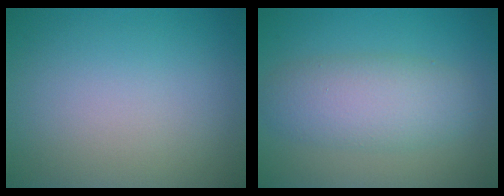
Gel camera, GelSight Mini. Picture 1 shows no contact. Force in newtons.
{"total": 5.0, "press": 5.0, "slide": 0.1}